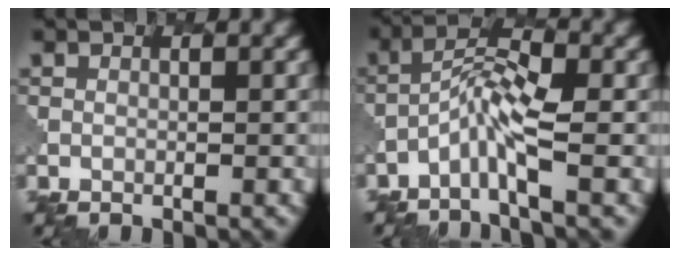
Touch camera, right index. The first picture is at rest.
{"total": 3.5, "force": [-1.7, 0.5, 3.0], "torque": [-0.062, 0.013, -0.041]}